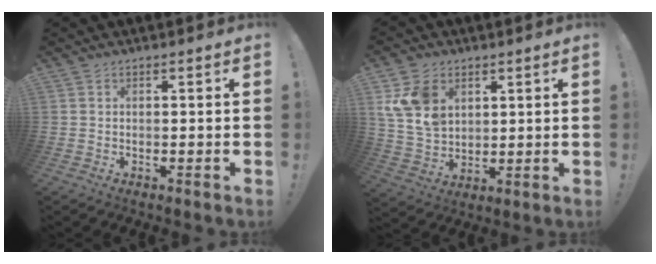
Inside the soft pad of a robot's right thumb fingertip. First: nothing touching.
{"total": 12.8, "force": [5.0, 9.7, 6.7], "torque": [-0.133, -0.017, 0.101]}